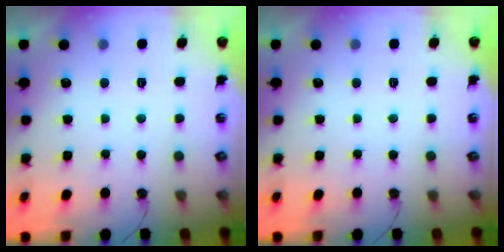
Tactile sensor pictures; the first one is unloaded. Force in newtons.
{"total": 0.0}